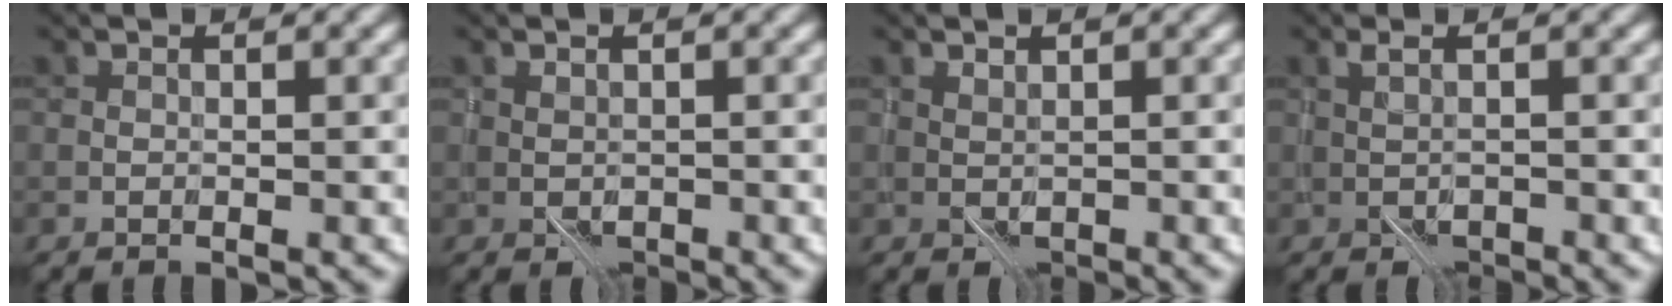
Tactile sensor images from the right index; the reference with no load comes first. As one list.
[{"total": 1.2, "force": [-0.4, 0.9, 0.8], "torque": [-0.015, -0.004, -0.006]}, {"total": 1.1, "force": [0.1, 0.7, 0.8], "torque": [-0.014, -0.002, 0.005]}, {"total": 1.8, "force": [-0.9, 0.7, 1.4], "torque": [-0.034, -0.001, -0.018]}]